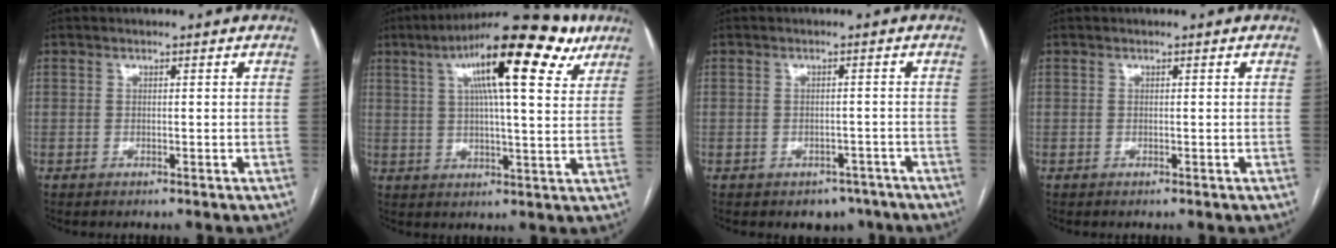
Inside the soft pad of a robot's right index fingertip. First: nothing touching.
{"total": 18.4, "force": [9.2, 3.6, 15.5], "torque": [-0.248, 0.041, 0.138]}
{"total": 3.9, "force": [-2.8, 2.6, 0.7], "torque": [0.004, 0.014, -0.032]}
{"total": 0.0}